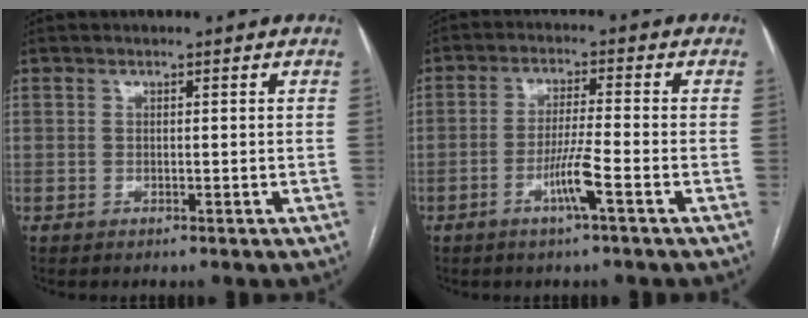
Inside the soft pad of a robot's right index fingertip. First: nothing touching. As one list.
[{"total": 5.6, "force": [-2.5, -0.6, 4.9], "torque": [-0.096, -0.008, -0.050]}]